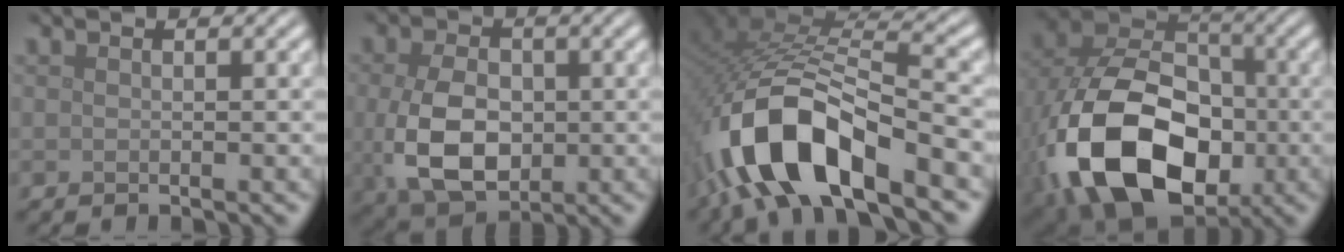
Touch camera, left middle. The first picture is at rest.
{"total": 7.2, "force": [-0.6, 4.9, 5.3], "torque": [-0.119, -0.016, -0.004]}
{"total": 12.8, "force": [-5.8, 5.6, 9.9], "torque": [-0.202, 0.000, -0.106]}
{"total": 17.5, "force": [-4.9, 12.0, 11.8], "torque": [-0.248, -0.039, -0.077]}